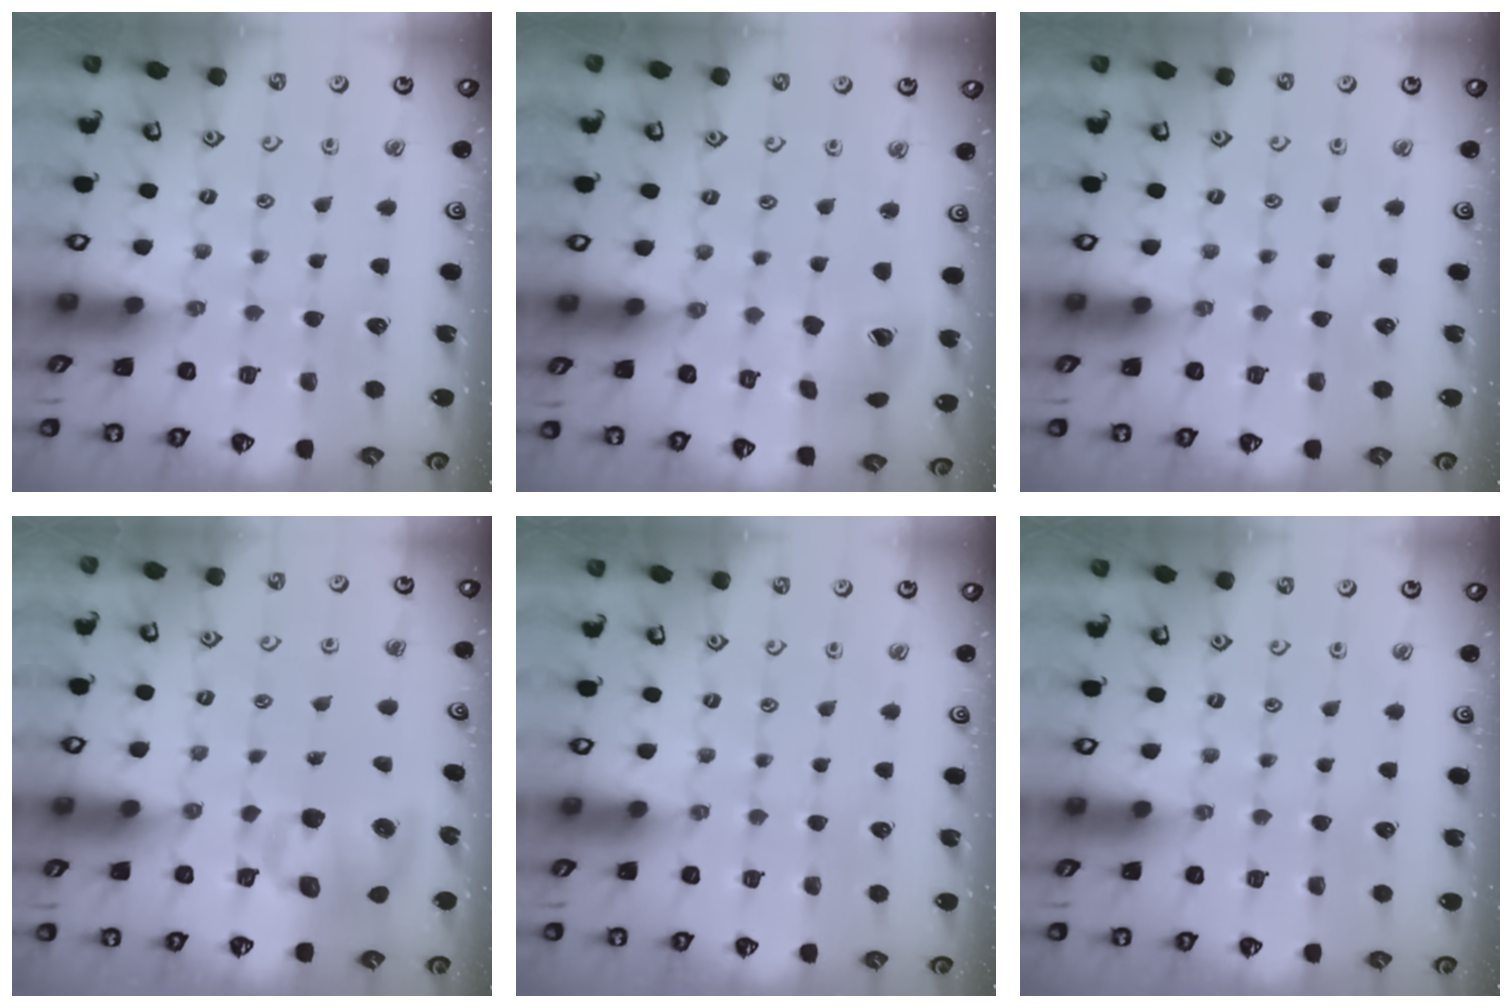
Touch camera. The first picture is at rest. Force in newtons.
{"total": 11.2, "press": 11.1, "slide": 1.5}
{"total": 0.0}
{"total": 10.3, "press": 10.2, "slide": 1.5}
{"total": 0.0}
{"total": 0.0}